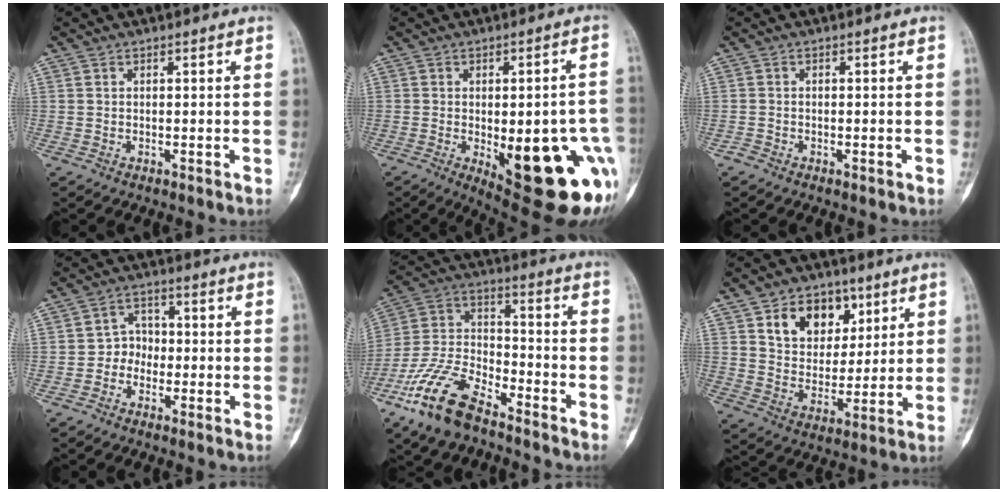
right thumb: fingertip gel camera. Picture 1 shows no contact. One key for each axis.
{"total": 23.5, "fx": -6.5, "fy": 8.4, "fz": 21.0, "tx": -0.200, "ty": 0.001, "tz": -0.056}
{"total": 0.9, "fx": -0.7, "fy": 0.4, "fz": 0.2, "tx": -0.001, "ty": 0.001, "tz": -0.017}
{"total": 4.2, "fx": -1.3, "fy": 3.7, "fz": 1.6, "tx": 0.006, "ty": 0.018, "tz": -0.036}
{"total": 15.6, "fx": -10.5, "fy": 6.6, "fz": 9.4, "tx": -0.191, "ty": 0.053, "tz": -0.209}
{"total": 12.0, "fx": 5.7, "fy": 8.6, "fz": 6.1, "tx": -0.057, "ty": -0.028, "tz": 0.100}